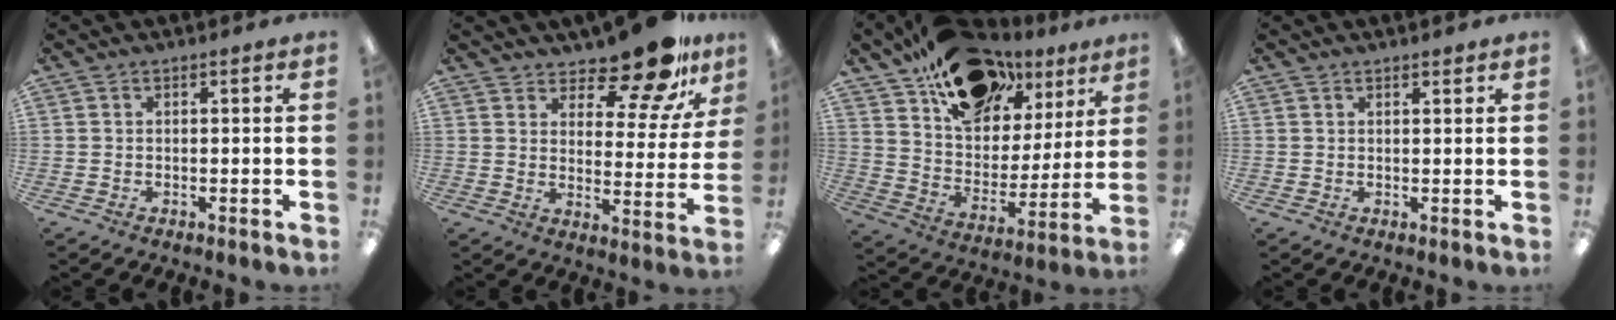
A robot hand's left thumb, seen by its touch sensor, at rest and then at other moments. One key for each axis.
{"total": 14.5, "fx": 12.1, "fy": 4.9, "fz": 6.4, "tx": -0.092, "ty": -0.089, "tz": 0.208}
{"total": 18.8, "fx": 12.5, "fy": 10.9, "fz": 8.7, "tx": -0.138, "ty": -0.077, "tz": 0.227}
{"total": 1.0, "fx": 1.0, "fy": 0.2, "fz": 0.3, "tx": -0.006, "ty": -0.001, "tz": 0.018}